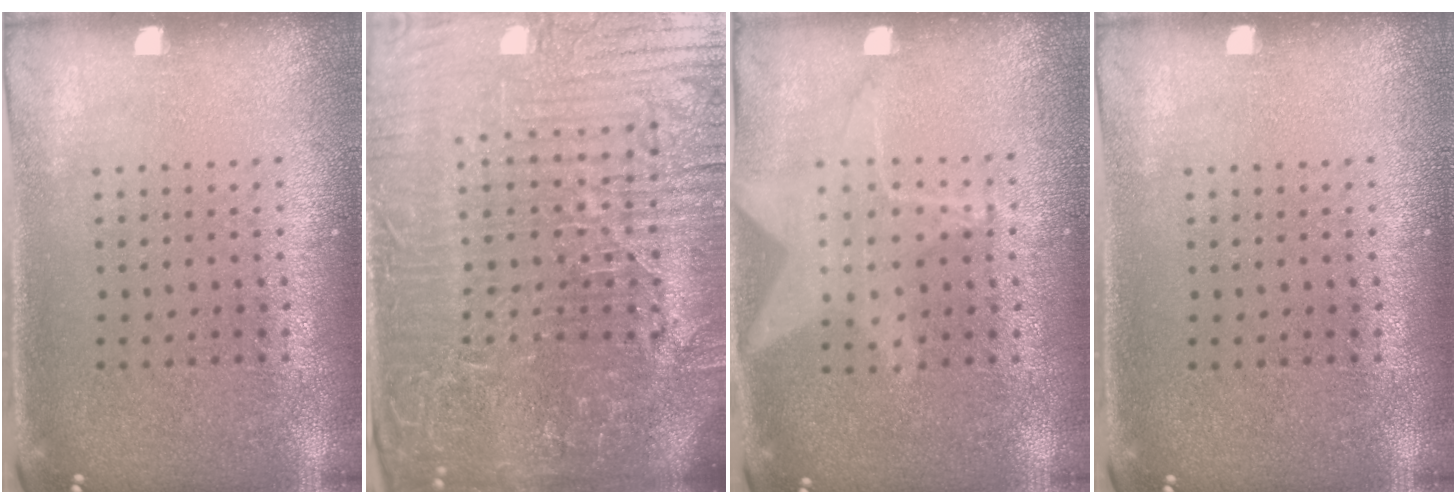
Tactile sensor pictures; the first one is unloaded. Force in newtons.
{"total": 7.9, "press": 7.0, "slide": 3.7}
{"total": 1.4, "press": 1.4, "slide": 0.5}
{"total": 0.0}